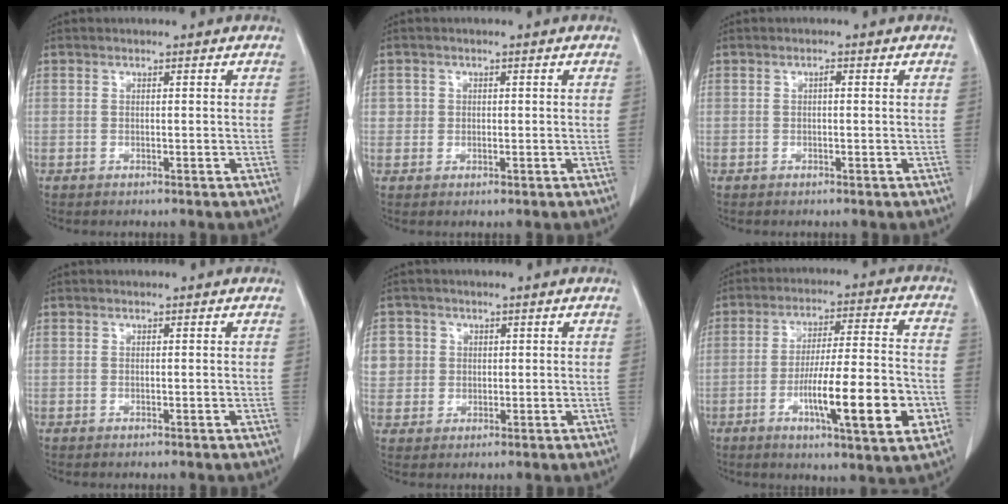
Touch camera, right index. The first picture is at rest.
{"total": 1.8, "force": [0.3, 1.8, 0.3], "torque": [0.002, 0.002, 0.004]}
{"total": 0.6, "force": [0.0, 0.2, 0.5], "torque": [-0.011, 0.002, 0.001]}
{"total": 0.0}
{"total": 6.3, "force": [1.6, 6.0, 0.8], "torque": [-0.015, 0.016, 0.036]}
{"total": 16.5, "force": [-5.2, 1.8, 15.5], "torque": [-0.238, -0.003, -0.078]}